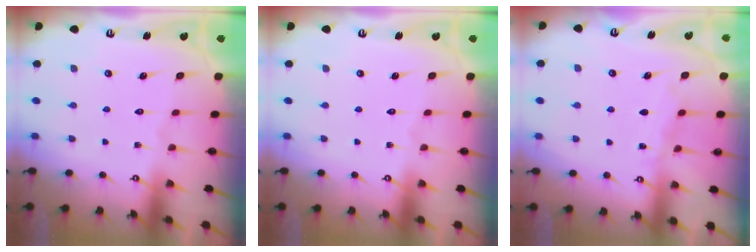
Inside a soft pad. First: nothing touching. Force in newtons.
{"total": 0.0}
{"total": 4.6, "press": 4.6, "slide": 0.5}